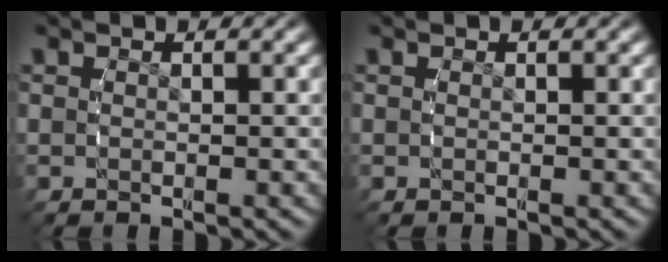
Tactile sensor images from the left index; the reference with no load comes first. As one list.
[{"total": 0.0}]